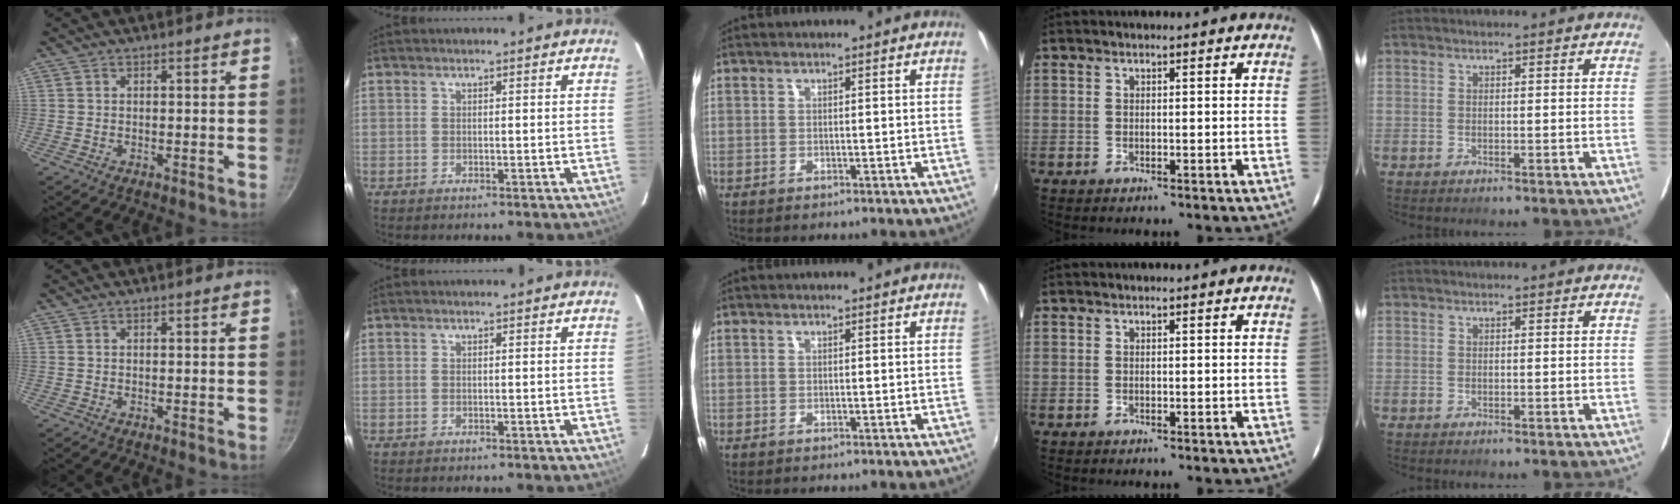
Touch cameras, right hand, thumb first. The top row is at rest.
{}